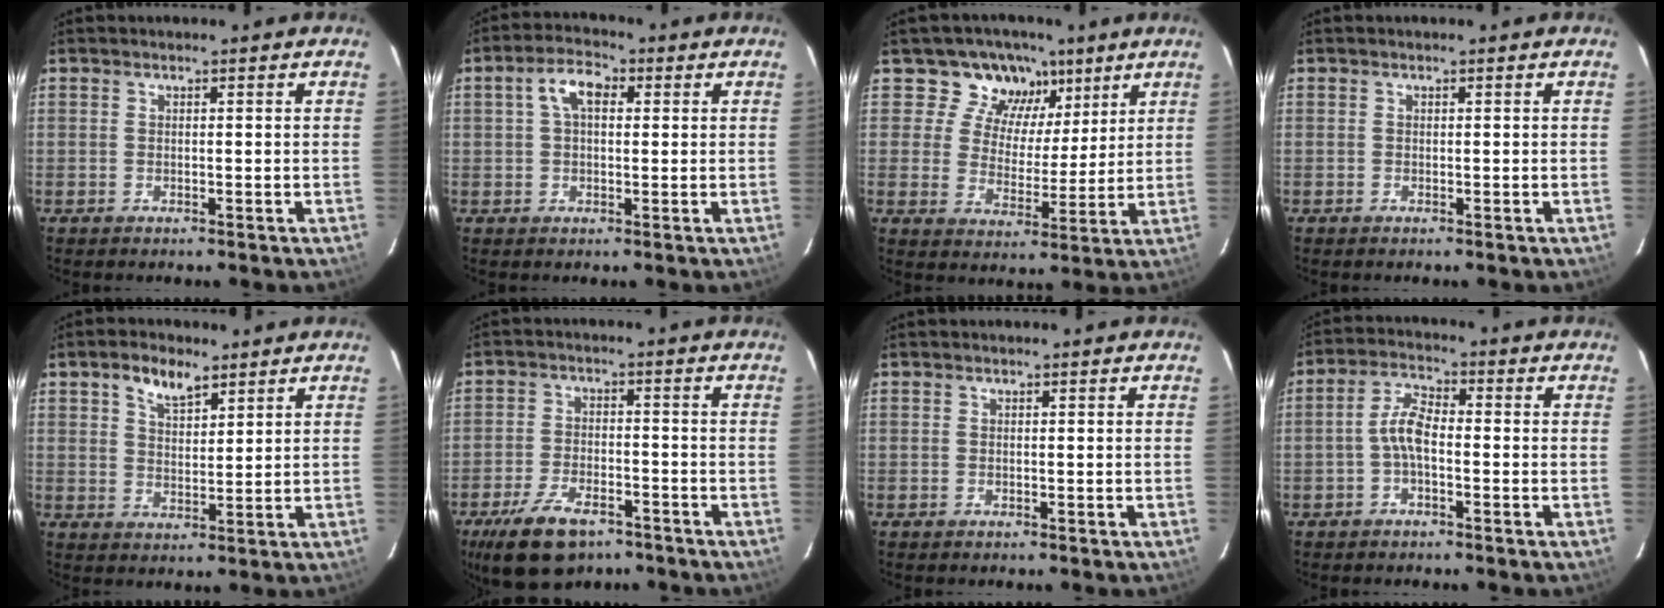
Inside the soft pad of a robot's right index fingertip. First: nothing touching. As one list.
[{"total": 5.4, "force": [1.3, 3.2, 4.2], "torque": [-0.079, 0.021, 0.023]}, {"total": 10.0, "force": [6.1, 7.6, 2.4], "torque": [-0.028, -0.009, 0.094]}, {"total": 0.0}, {"total": 5.6, "force": [3.5, 2.8, 3.4], "torque": [-0.057, 0.007, 0.062]}, {"total": 12.0, "force": [-8.1, 5.7, 6.8], "torque": [-0.154, -0.011, -0.138]}, {"total": 0.0}, {"total": 4.8, "force": [-1.4, 2.0, 4.2], "torque": [-0.091, 0.017, -0.030]}]